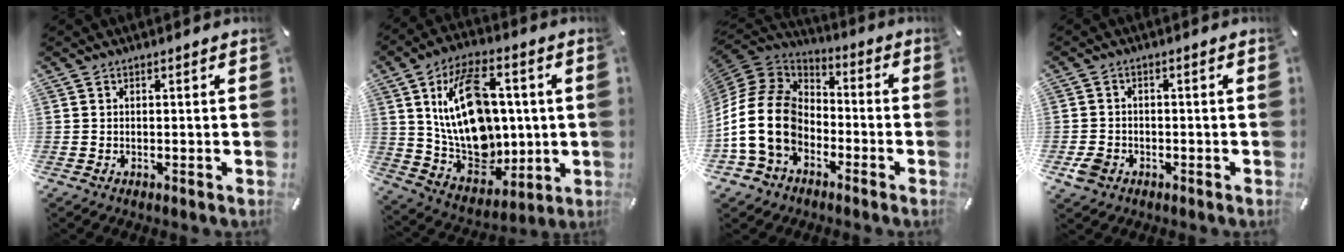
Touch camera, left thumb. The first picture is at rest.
{"total": 20.4, "force": [3.4, 13.8, 14.7], "torque": [-0.281, -0.017, 0.058]}
{"total": 18.2, "force": [-5.1, 13.8, 10.7], "torque": [-0.245, 0.026, -0.092]}
{"total": 3.9, "force": [-1.7, 3.2, 1.5], "torque": [-0.036, 0.004, -0.035]}